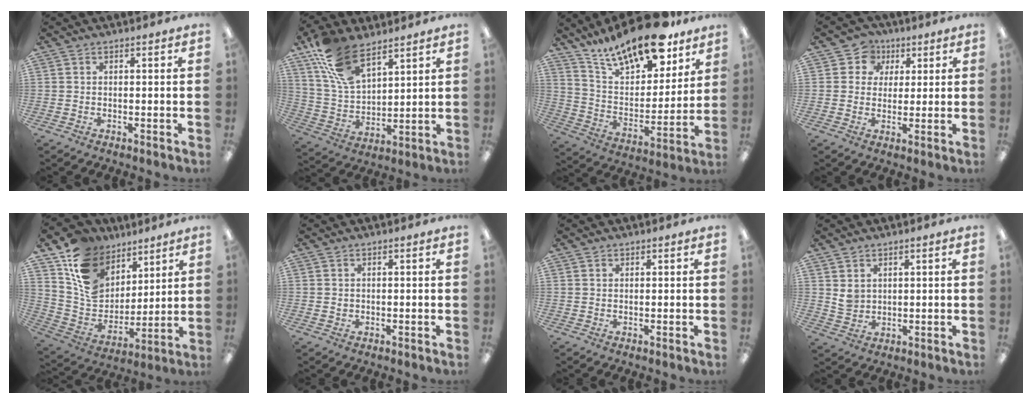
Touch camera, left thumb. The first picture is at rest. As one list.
[{"total": 14.4, "force": [9.8, 6.9, 8.0], "torque": [-0.170, -0.035, 0.189]}, {"total": 18.9, "force": [14.9, 6.5, 9.6], "torque": [-0.169, -0.096, 0.261]}, {"total": 6.2, "force": [2.3, 5.7, 0.7], "torque": [-0.019, -0.009, 0.038]}, {"total": 15.5, "force": [9.1, 11.0, 6.1], "torque": [-0.130, -0.046, 0.181]}, {"total": 0.8, "force": [0.1, 0.8, 0.2], "torque": [-0.005, 0.005, 0.001]}, {"total": 0.7, "force": [0.4, 0.4, 0.2], "torque": [-0.005, 0.002, 0.008]}, {"total": 3.5, "force": [1.7, 2.9, 1.0], "torque": [-0.011, -0.003, 0.029]}]